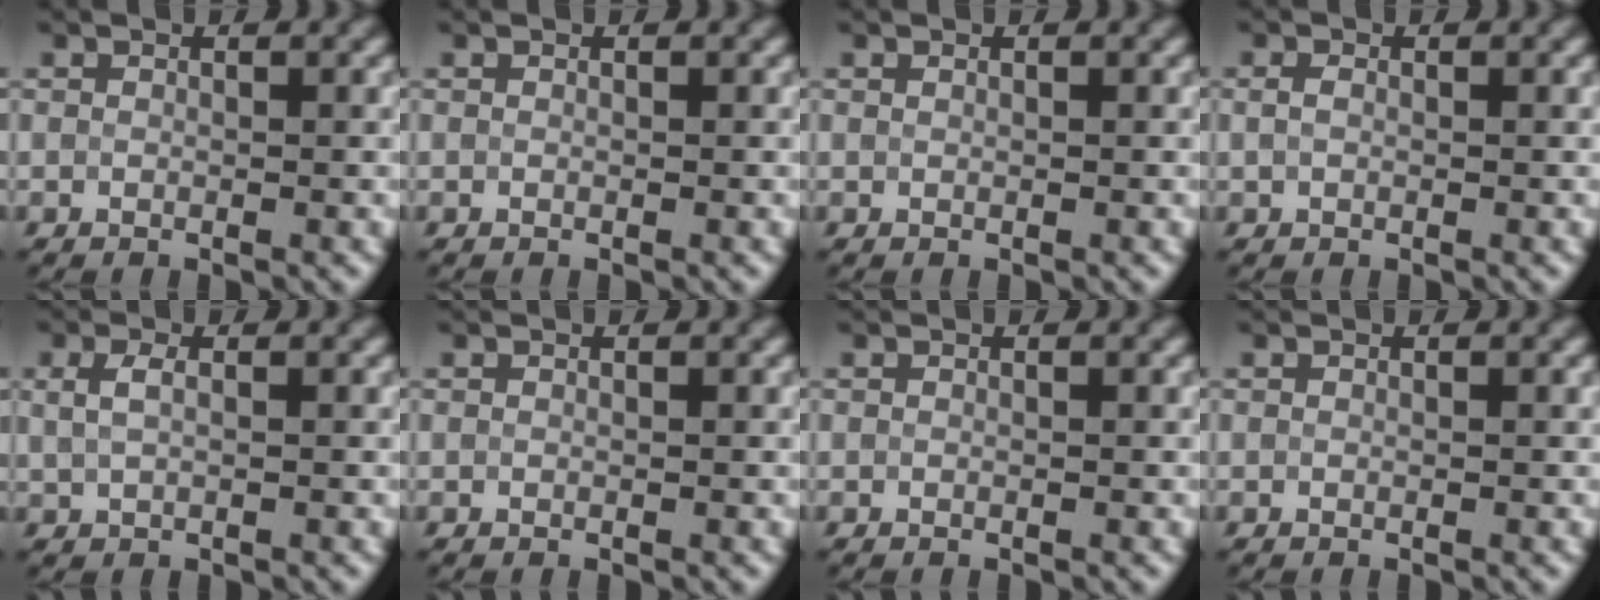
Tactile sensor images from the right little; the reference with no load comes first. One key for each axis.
{"total": 0.0}
{"total": 0.0}
{"total": 1.0, "fx": 0.1, "fy": 0.7, "fz": 0.7, "tx": -0.016, "ty": 0.002, "tz": 0.001}
{"total": 1.6, "fx": 0.4, "fy": 0.8, "fz": 1.3, "tx": -0.033, "ty": 0.002, "tz": 0.010}
{"total": 0.0}
{"total": 0.0}
{"total": 0.0}